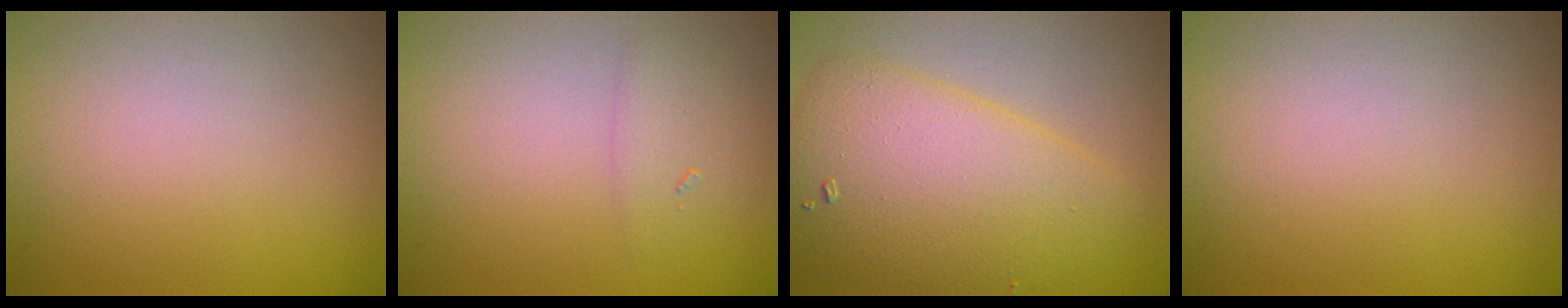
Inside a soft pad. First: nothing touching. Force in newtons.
{"total": 1.3, "press": 1.3, "slide": 0.1}
{"total": 6.7, "press": 6.7, "slide": 0.1}
{"total": 0.0}